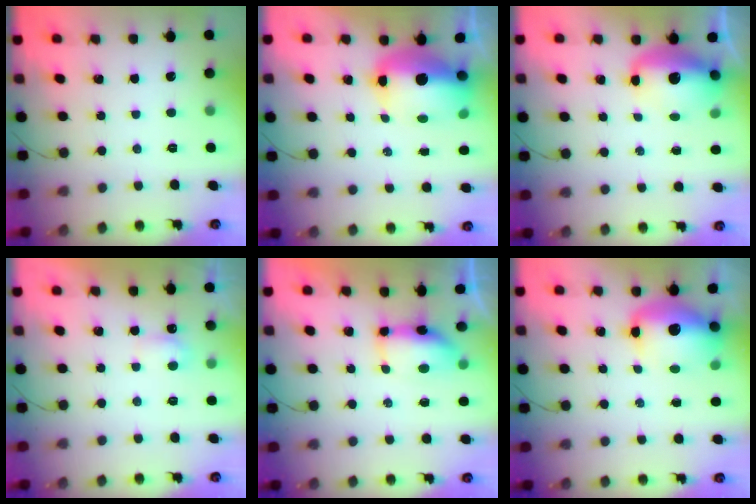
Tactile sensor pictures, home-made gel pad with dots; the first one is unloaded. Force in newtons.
{"total": 13.7, "press": 13.3, "slide": 3.3}
{"total": 11.3, "press": 11.0, "slide": 2.7}
{"total": 3.7, "press": 3.5, "slide": 1.3}
{"total": 13.3, "press": 8.6, "slide": 10.1}
{"total": 12.9, "press": 12.5, "slide": 3.3}